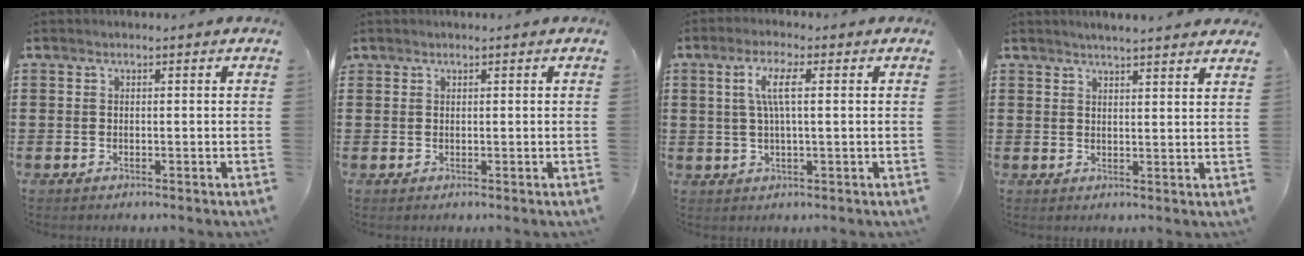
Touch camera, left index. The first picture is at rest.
{"total": 0.5, "force": [0.4, 0.3, 0.0], "torque": [-0.003, 0.002, 0.008]}
{"total": 4.9, "force": [1.0, 0.9, 4.7], "torque": [-0.100, 0.002, 0.012]}
{"total": 2.5, "force": [2.5, -0.5, 0.4], "torque": [-0.016, -0.005, 0.045]}